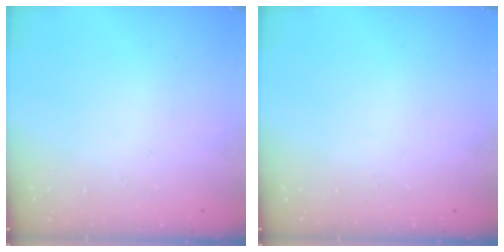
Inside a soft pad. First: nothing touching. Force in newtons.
{"total": 0.0}